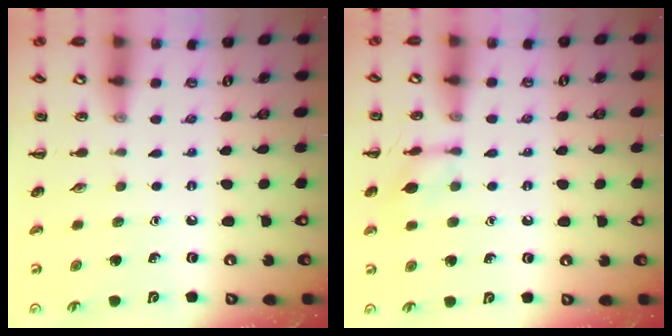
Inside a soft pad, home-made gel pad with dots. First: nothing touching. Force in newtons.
{"total": 7.4, "press": 7.3, "slide": 1.2}